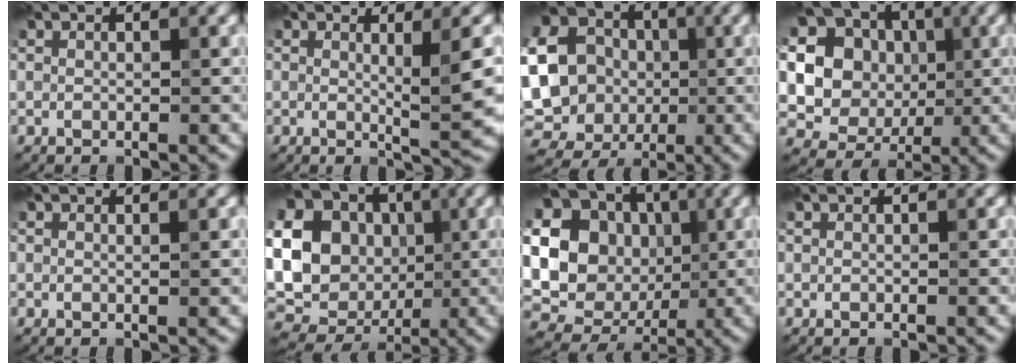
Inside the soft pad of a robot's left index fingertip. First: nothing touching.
{"total": 4.4, "force": [0.6, 0.7, 4.4], "torque": [-0.060, -0.006, 0.009]}
{"total": 23.0, "force": [0.0, 21.3, 8.7], "torque": [-0.216, 0.008, -0.053]}
{"total": 17.4, "force": [3.3, 15.8, 6.5], "torque": [-0.158, 0.017, 0.044]}
{"total": 0.5, "force": [0.2, 0.1, 0.5], "torque": [-0.006, -0.001, 0.000]}
{"total": 22.4, "force": [2.8, 19.6, 10.4], "torque": [-0.237, 0.021, 0.008]}
{"total": 19.7, "force": [3.2, 17.4, 8.7], "torque": [-0.195, 0.036, 0.025]}
{"total": 0.0}